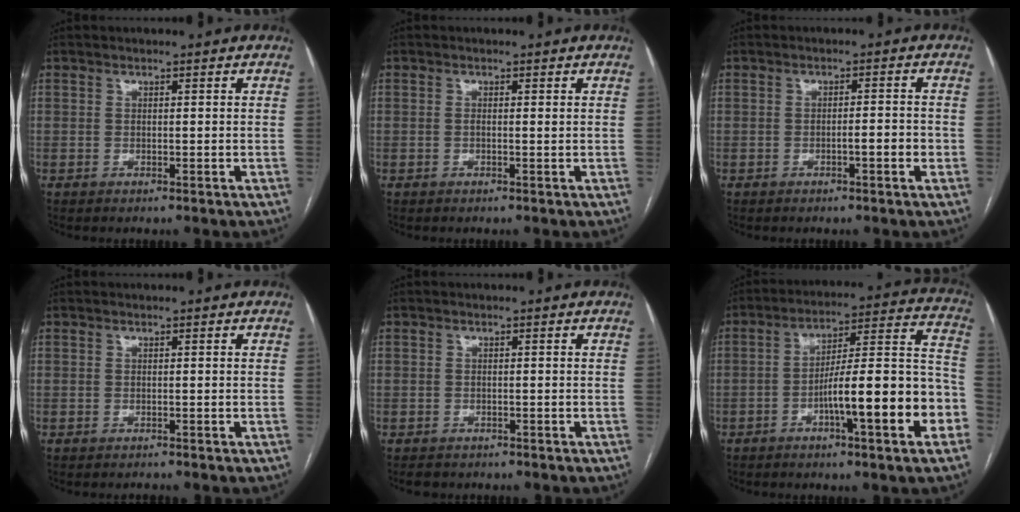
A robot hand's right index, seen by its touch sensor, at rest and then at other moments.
{"total": 0.7, "force": [0.1, 0.1, 0.7], "torque": [-0.013, 0.000, 0.002]}
{"total": 2.6, "force": [-1.0, 0.4, 2.4], "torque": [-0.035, 0.003, -0.016]}
{"total": 0.6, "force": [-0.5, 0.1, 0.2], "torque": [-0.007, -0.001, -0.008]}
{"total": 2.3, "force": [-1.8, 1.4, 0.3], "torque": [-0.014, -0.002, -0.023]}
{"total": 17.1, "force": [-6.0, 1.6, 16.0], "torque": [-0.215, 0.023, -0.087]}